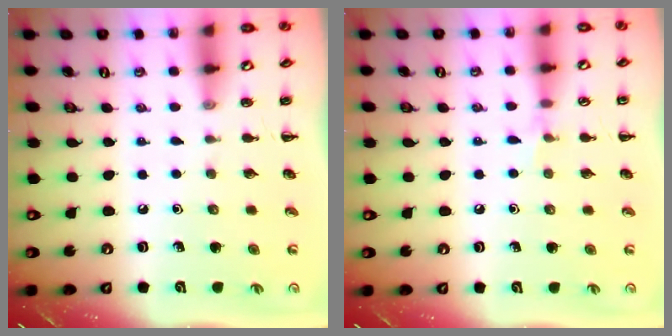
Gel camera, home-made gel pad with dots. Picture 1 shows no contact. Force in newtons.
{"total": 4.4, "press": 4.2, "slide": 1.3}